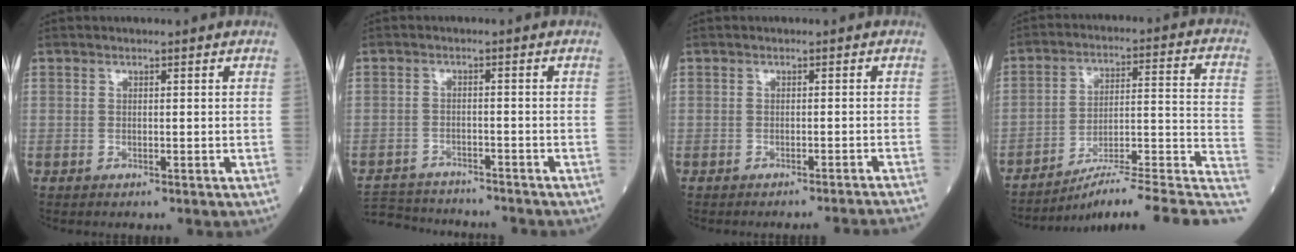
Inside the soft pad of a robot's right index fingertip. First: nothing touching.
{"total": 10.5, "force": [-10.1, 1.6, 2.5], "torque": [-0.049, 0.002, -0.153]}
{"total": 7.0, "force": [-6.6, -1.8, 1.2], "torque": [-0.002, -0.017, -0.075]}
{"total": 18.1, "force": [-13.6, 0.1, 12.0], "torque": [-0.123, 0.039, -0.201]}